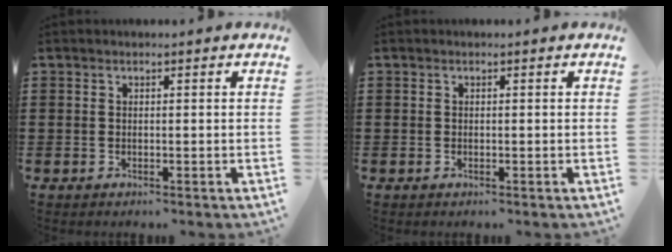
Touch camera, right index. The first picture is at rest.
{"total": 0.0}